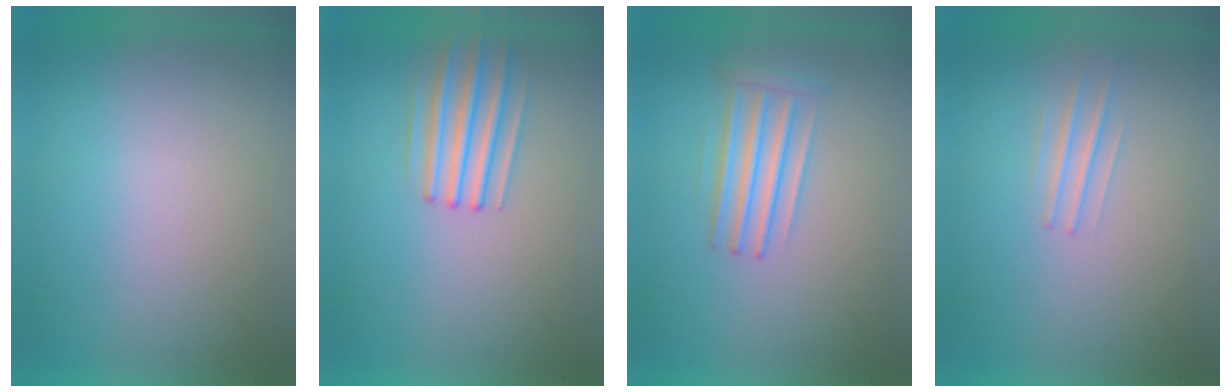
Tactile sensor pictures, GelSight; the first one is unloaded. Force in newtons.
{"total": 2.6}
{"total": 2.8}
{"total": 1.2}